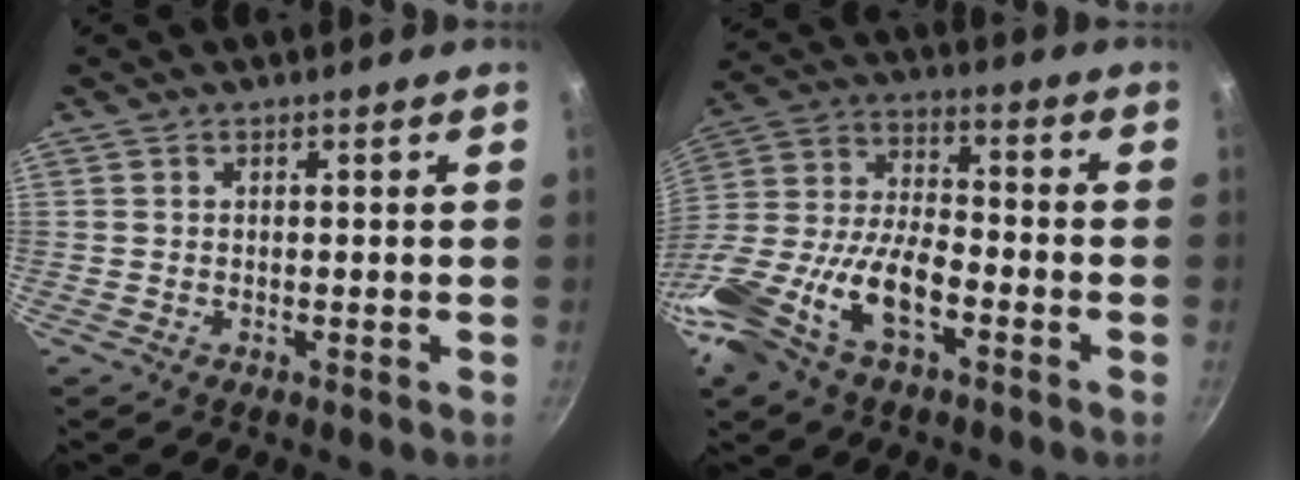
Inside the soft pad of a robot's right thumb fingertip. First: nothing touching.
{"total": 21.1, "force": [-8.8, 10.6, 16.0], "torque": [-0.316, 0.029, -0.183]}